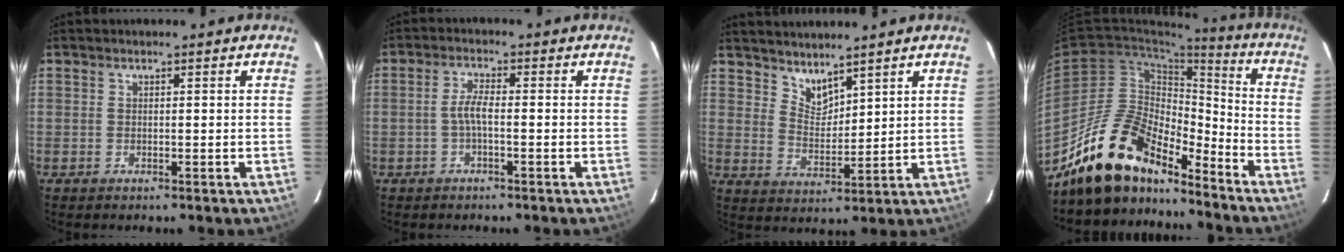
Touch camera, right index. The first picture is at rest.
{"total": 2.8, "force": [-1.0, 0.3, 2.6], "torque": [-0.058, 0.006, -0.020]}
{"total": 5.2, "force": [4.6, 1.7, 1.7], "torque": [-0.023, -0.006, 0.089]}
{"total": 17.7, "force": [-15.0, 6.1, 7.1], "torque": [-0.135, 0.018, -0.265]}